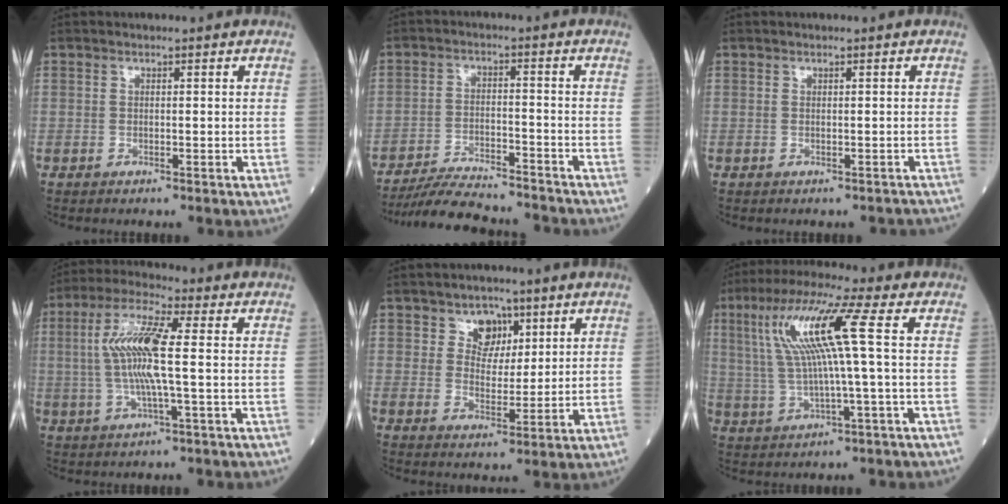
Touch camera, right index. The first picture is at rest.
{"total": 12.5, "force": [-11.8, 1.2, 4.1], "torque": [-0.065, -0.006, -0.183]}
{"total": 0.8, "force": [-0.6, 0.4, 0.4], "torque": [-0.005, 0.002, -0.002]}
{"total": 10.2, "force": [0.6, 0.9, 10.1], "torque": [-0.211, 0.009, 0.009]}
{"total": 5.1, "force": [3.0, 3.7, 1.8], "torque": [-0.024, 0.003, 0.055]}
{"total": 11.8, "force": [2.7, -0.2, 11.5], "torque": [-0.236, 0.025, 0.053]}